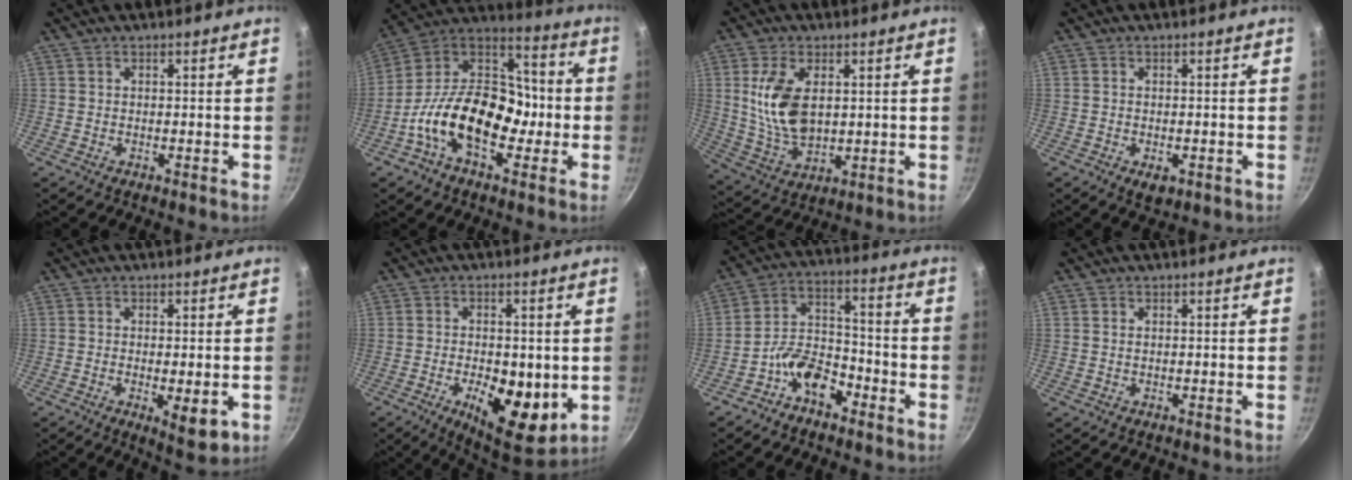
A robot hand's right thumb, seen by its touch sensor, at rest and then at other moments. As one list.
[{"total": 22.1, "force": [-5.7, 14.2, 15.9], "torque": [-0.228, 0.064, -0.118]}, {"total": 12.0, "force": [2.3, 7.0, 9.5], "torque": [-0.175, -0.021, 0.054]}, {"total": 2.9, "force": [-1.1, 1.8, 2.1], "torque": [-0.027, -0.003, -0.013]}, {"total": 6.3, "force": [-1.5, 2.2, 5.8], "torque": [-0.084, -0.012, -0.015]}, {"total": 13.9, "force": [-2.9, 6.9, 11.8], "torque": [-0.153, -0.011, -0.033]}, {"total": 9.7, "force": [-5.9, 5.6, 5.3], "torque": [-0.068, 0.064, -0.118]}, {"total": 0.5, "force": [0.1, 0.3, 0.4], "torque": [-0.009, 0.001, 0.003]}]